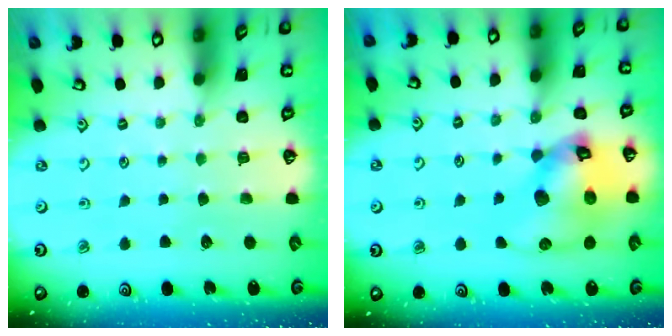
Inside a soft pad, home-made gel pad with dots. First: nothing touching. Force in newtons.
{"total": 17.4, "press": 17.2, "slide": 2.5}